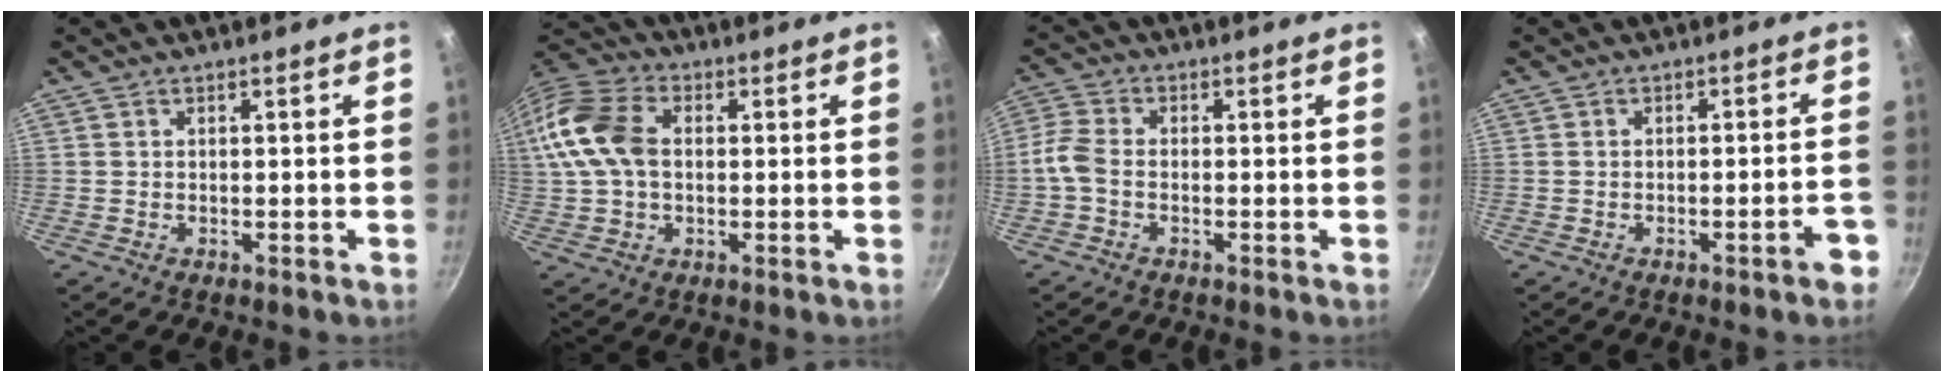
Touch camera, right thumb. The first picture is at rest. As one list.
[{"total": 15.2, "force": [1.5, 10.3, 11.1], "torque": [-0.226, 0.027, 0.015]}, {"total": 4.3, "force": [-1.4, 2.7, 3.1], "torque": [-0.078, 0.017, -0.044]}, {"total": 4.3, "force": [-2.4, 0.8, 3.5], "torque": [-0.039, 0.024, -0.028]}]